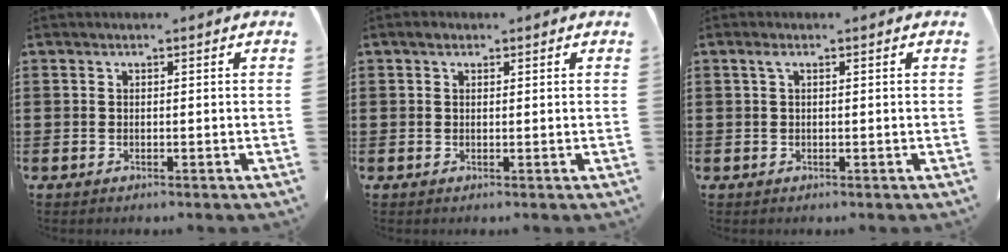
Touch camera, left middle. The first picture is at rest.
{"total": 1.0, "force": [0.6, 0.6, 0.6], "torque": [-0.006, 0.004, 0.008]}
{"total": 1.1, "force": [0.3, 0.3, 1.1], "torque": [-0.023, 0.004, 0.004]}